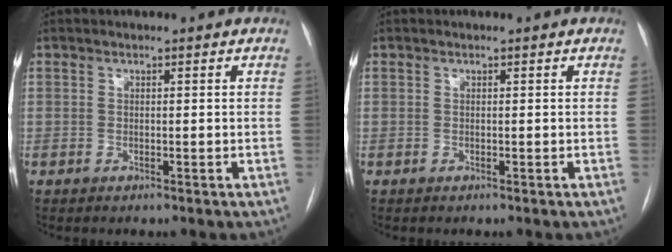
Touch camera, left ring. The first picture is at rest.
{"total": 0.0}